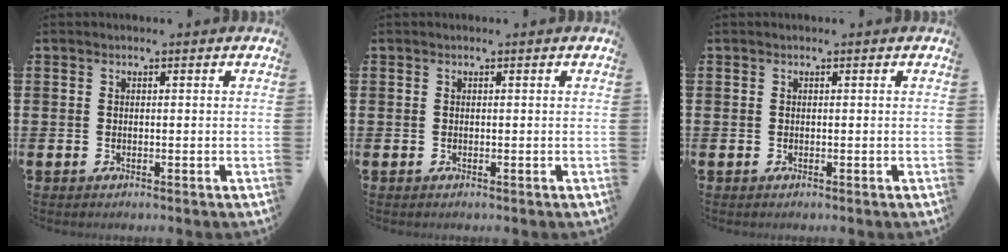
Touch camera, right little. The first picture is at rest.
{"total": 0.0}
{"total": 0.0}